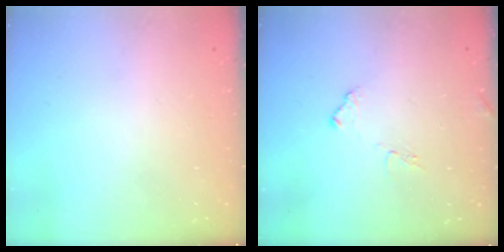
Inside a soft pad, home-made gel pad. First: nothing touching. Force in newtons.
{"total": 9.0, "press": 9.0, "slide": 0.6}